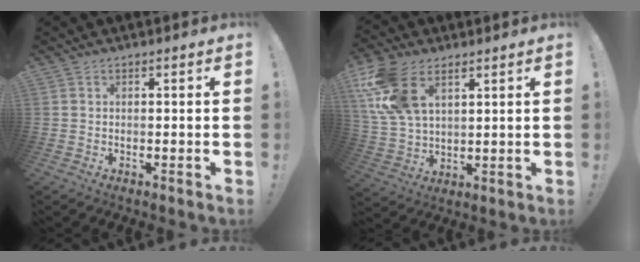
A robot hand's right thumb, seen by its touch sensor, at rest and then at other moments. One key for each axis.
{"total": 15.1, "fx": 7.3, "fy": 9.1, "fz": 9.6, "tx": -0.200, "ty": -0.018, "tz": 0.143}